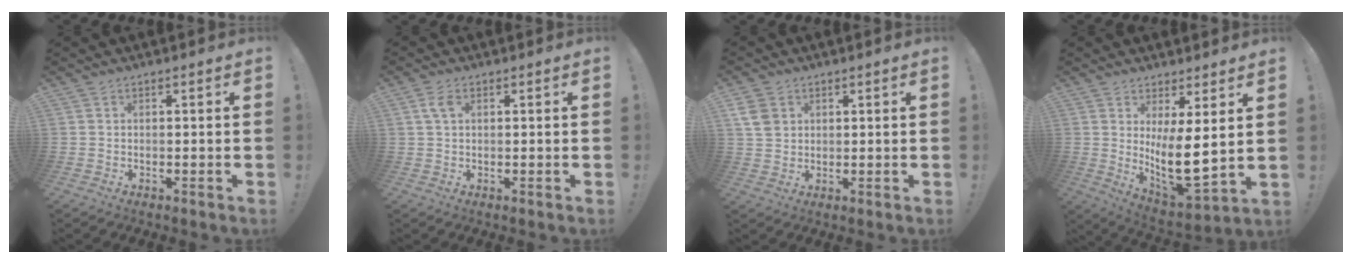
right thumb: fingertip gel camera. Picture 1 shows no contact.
{"total": 3.5, "force": [1.2, 1.8, 2.8], "torque": [-0.049, 0.002, 0.022]}
{"total": 6.7, "force": [2.4, 5.4, 3.1], "torque": [-0.052, -0.002, 0.050]}
{"total": 12.0, "force": [2.0, 3.9, 11.2], "torque": [-0.183, -0.047, 0.041]}